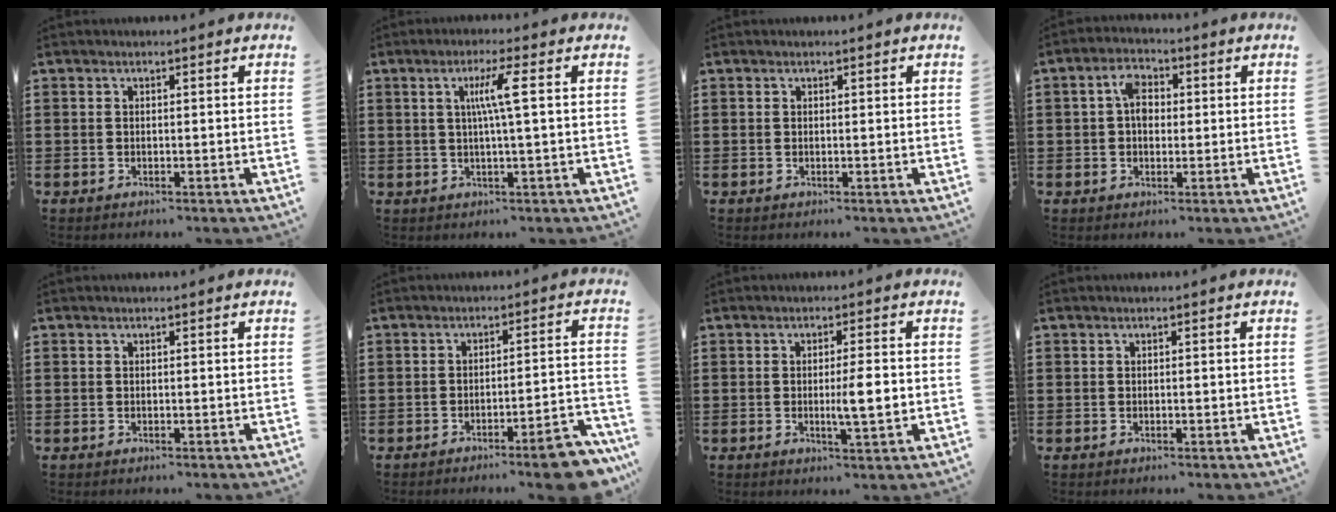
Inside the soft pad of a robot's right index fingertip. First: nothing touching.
{"total": 5.1, "force": [0.8, -0.5, 5.1], "torque": [-0.097, -0.002, 0.007]}
{"total": 0.0}
{"total": 4.4, "force": [0.5, 2.9, 3.3], "torque": [-0.064, 0.011, 0.004]}
{"total": 0.0}
{"total": 6.5, "force": [-4.9, 0.1, 4.2], "torque": [-0.064, -0.007, -0.088]}
{"total": 4.7, "force": [-0.4, 0.6, 4.7], "torque": [-0.080, -0.003, -0.008]}
{"total": 0.0}